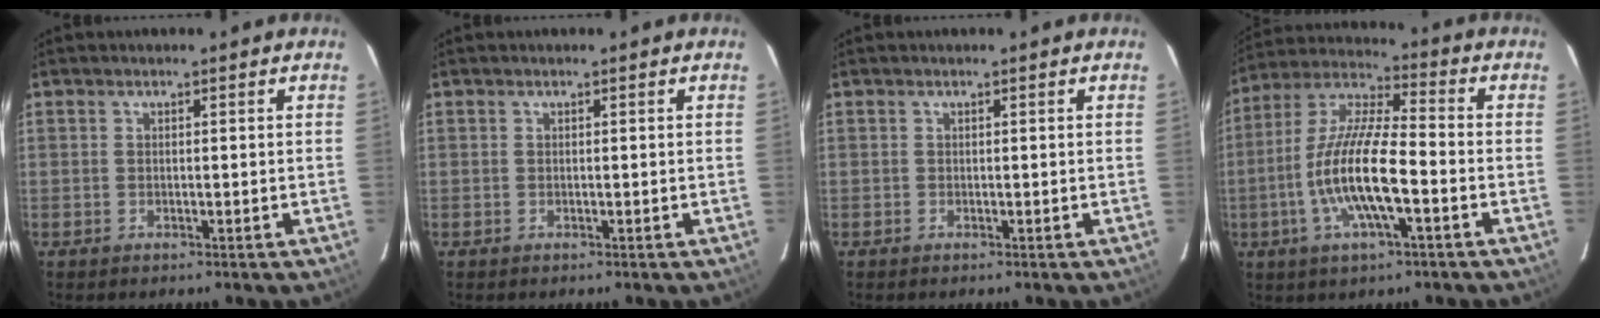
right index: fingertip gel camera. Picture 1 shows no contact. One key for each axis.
{"total": 0.0}
{"total": 0.0}
{"total": 14.9, "fx": -4.3, "fy": 3.4, "fz": 13.9, "tx": -0.279, "ty": -0.003, "tz": -0.088}